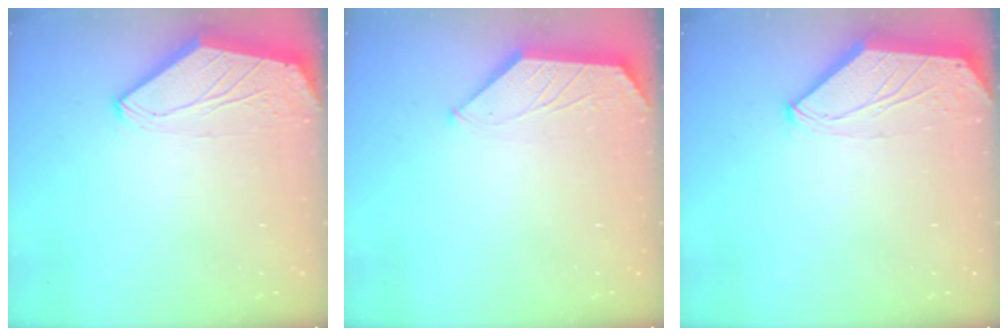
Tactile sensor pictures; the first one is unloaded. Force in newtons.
{"total": 1.1, "press": 1.1, "slide": 0.3}
{"total": 0.0}